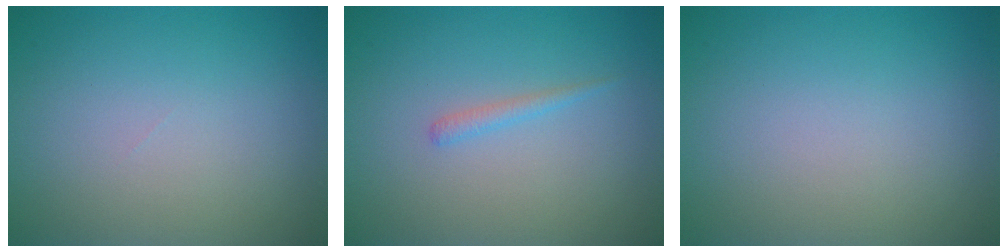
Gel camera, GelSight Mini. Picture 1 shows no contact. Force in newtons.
{"total": 0.9, "press": 0.9, "slide": 0.1}
{"total": 0.0}